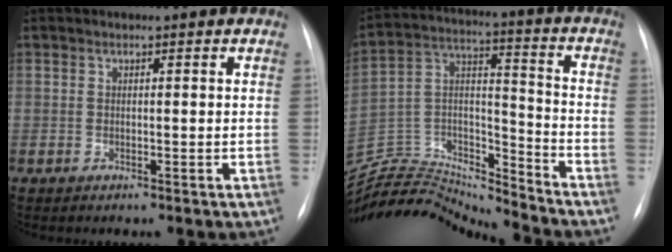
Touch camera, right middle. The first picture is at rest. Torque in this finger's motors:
{"motor_torque": [-0.09, -1.05, -0.15, -0.02]}